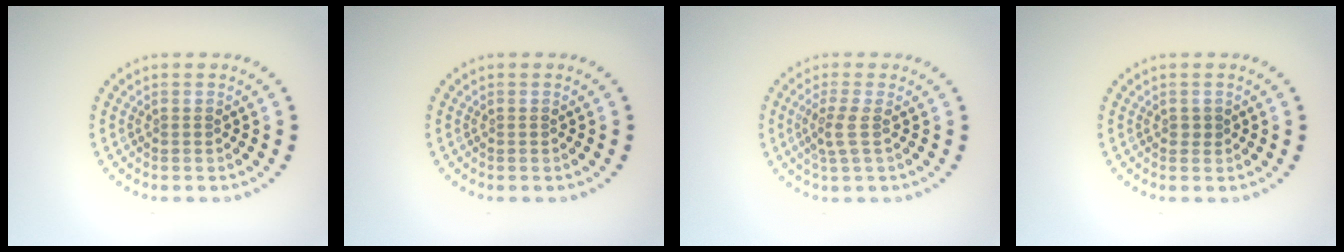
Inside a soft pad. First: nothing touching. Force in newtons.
{"total": 0.0}
{"total": 1.8, "press": 1.4, "slide": 1.2}
{"total": 0.7, "press": 0.7, "slide": 0.1}